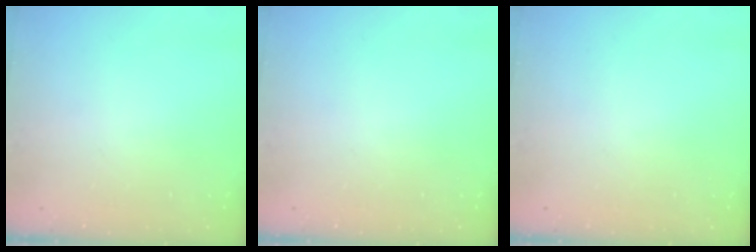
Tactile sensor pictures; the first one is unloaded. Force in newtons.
{"total": 0.0}
{"total": 0.0}